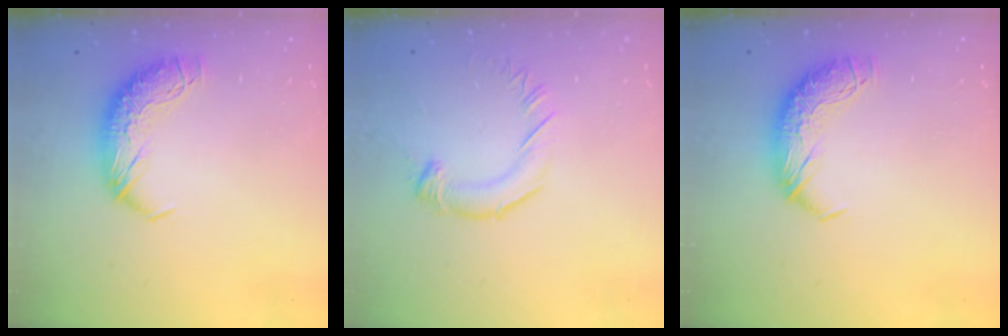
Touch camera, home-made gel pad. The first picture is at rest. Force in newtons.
{"total": 2.1, "press": 2.1, "slide": 0.3}
{"total": 0.0}